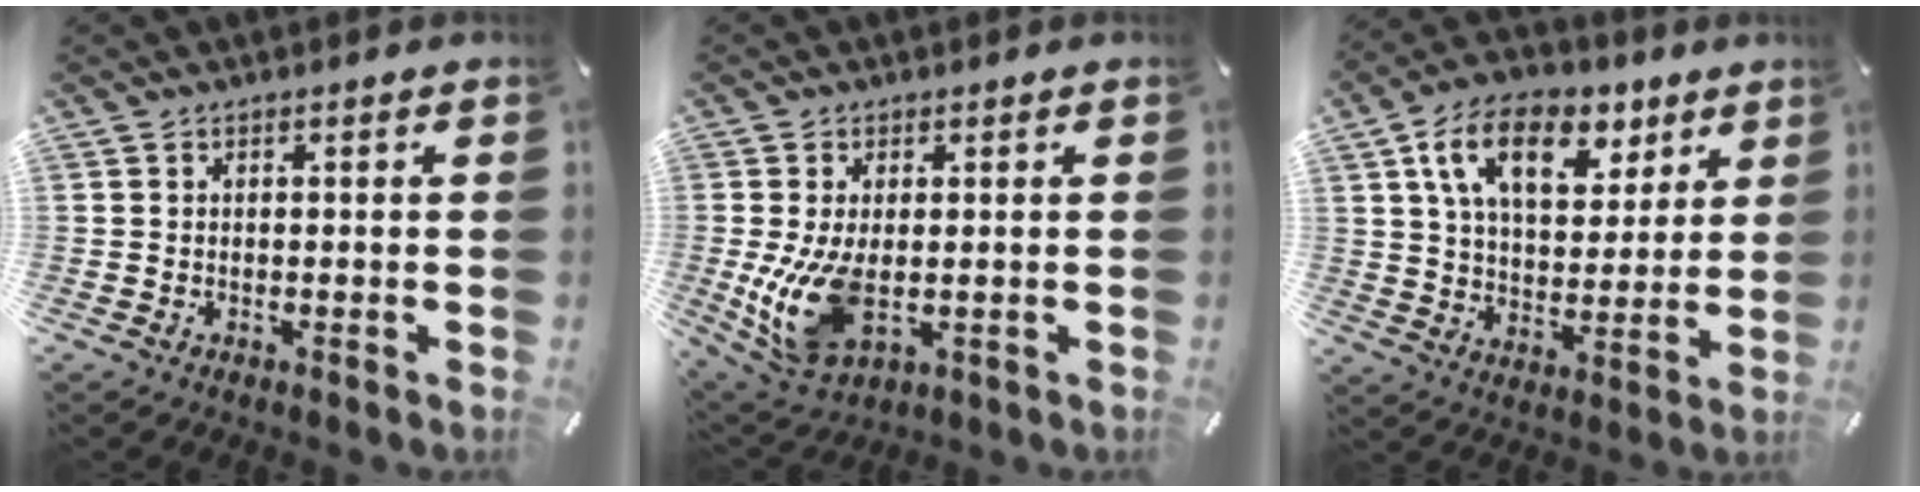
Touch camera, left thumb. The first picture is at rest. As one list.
[{"total": 11.5, "force": [-0.6, 6.6, 9.4], "torque": [-0.199, -0.022, -0.007]}, {"total": 15.8, "force": [8.1, 9.6, 9.5], "torque": [-0.163, -0.022, 0.146]}]